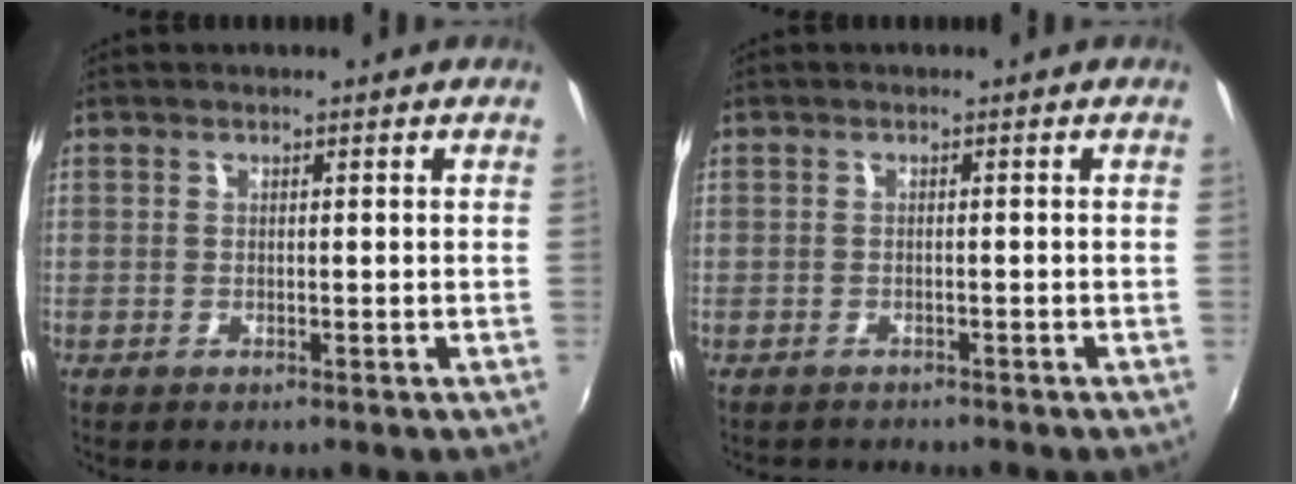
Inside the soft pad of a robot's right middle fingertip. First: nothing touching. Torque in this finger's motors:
{"motor_torque": [-0.35, -0.11, -0.38, -0.13]}